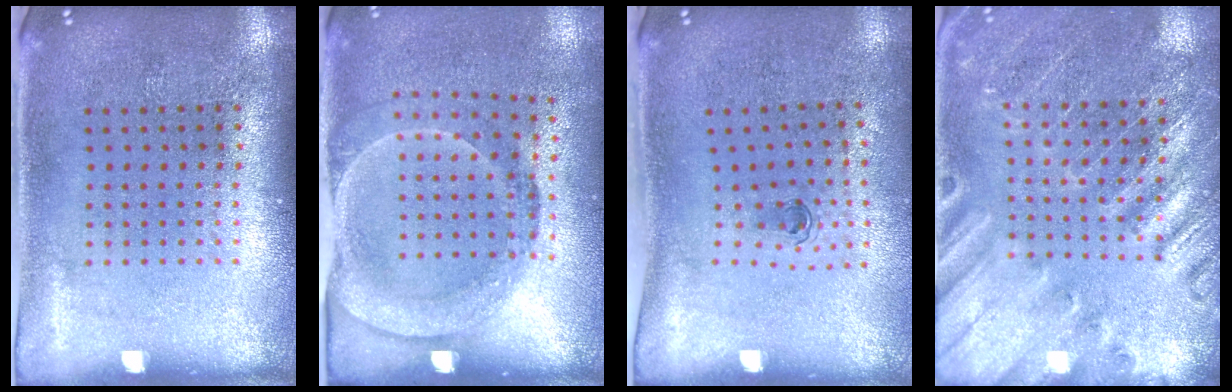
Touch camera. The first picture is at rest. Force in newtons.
{"total": 1.6, "press": 1.2, "slide": 1.1}
{"total": 0.6, "press": 0.3, "slide": 0.5}
{"total": 2.5, "press": 2.5, "slide": 0.2}